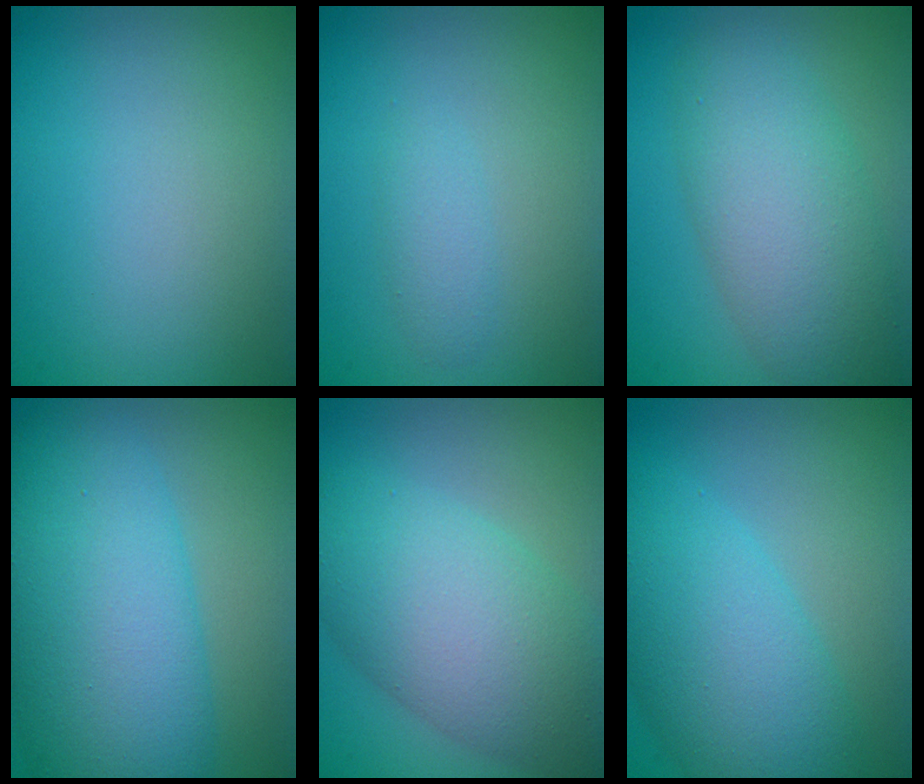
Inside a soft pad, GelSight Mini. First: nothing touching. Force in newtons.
{"total": 1.3, "press": 1.3, "slide": 0.0}
{"total": 6.7, "press": 6.7, "slide": 0.5}
{"total": 11.5, "press": 11.5, "slide": 0.2}
{"total": 8.7, "press": 8.7, "slide": 0.3}
{"total": 7.6, "press": 7.6, "slide": 0.3}